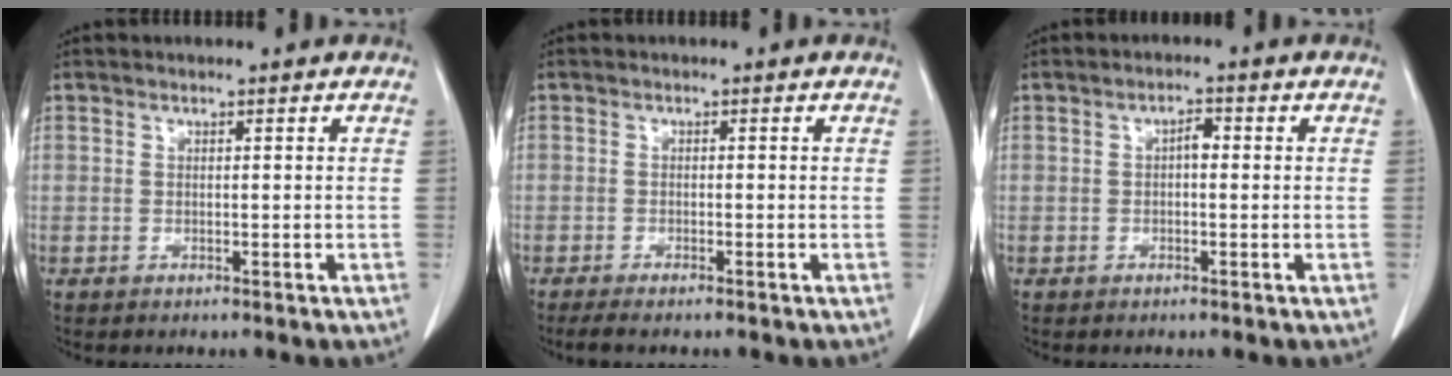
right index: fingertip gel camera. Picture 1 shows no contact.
{"total": 3.3, "force": [-2.7, 0.2, 1.8], "torque": [-0.025, -0.006, -0.038]}
{"total": 1.8, "force": [0.0, 0.8, 1.6], "torque": [-0.023, 0.006, -0.002]}